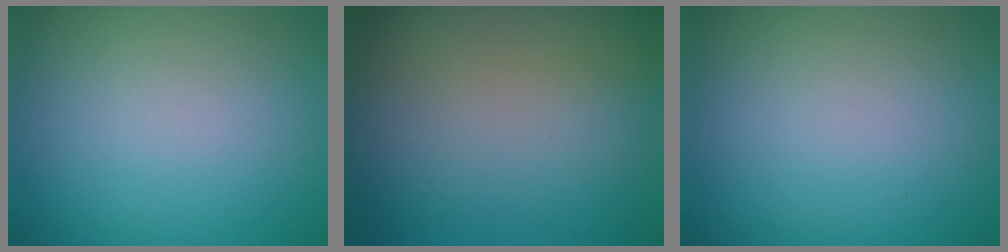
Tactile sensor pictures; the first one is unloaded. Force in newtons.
{"total": 0.0}
{"total": 0.0}